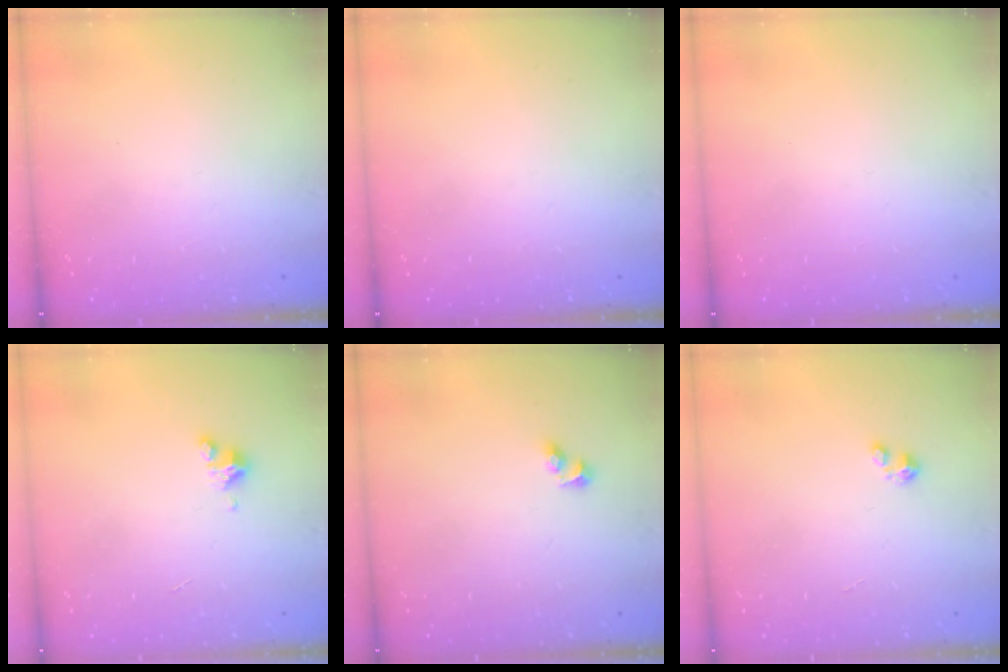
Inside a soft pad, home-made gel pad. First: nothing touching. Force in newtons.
{"total": 0.0}
{"total": 0.0}
{"total": 3.1, "press": 3.1, "slide": 0.4}
{"total": 3.5, "press": 3.0, "slide": 1.8}
{"total": 1.6, "press": 1.6, "slide": 0.2}